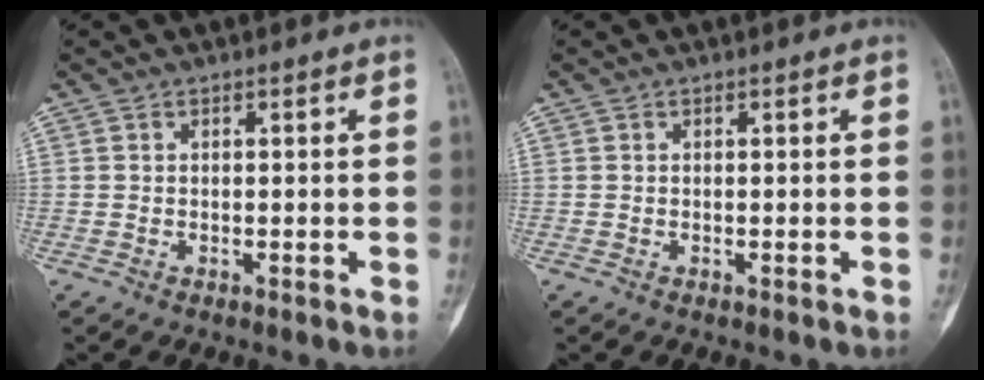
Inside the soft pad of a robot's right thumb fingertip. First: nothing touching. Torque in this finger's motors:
{"motor_torque": [0.00, 0.00, 0.01, -0.01, 0.00]}